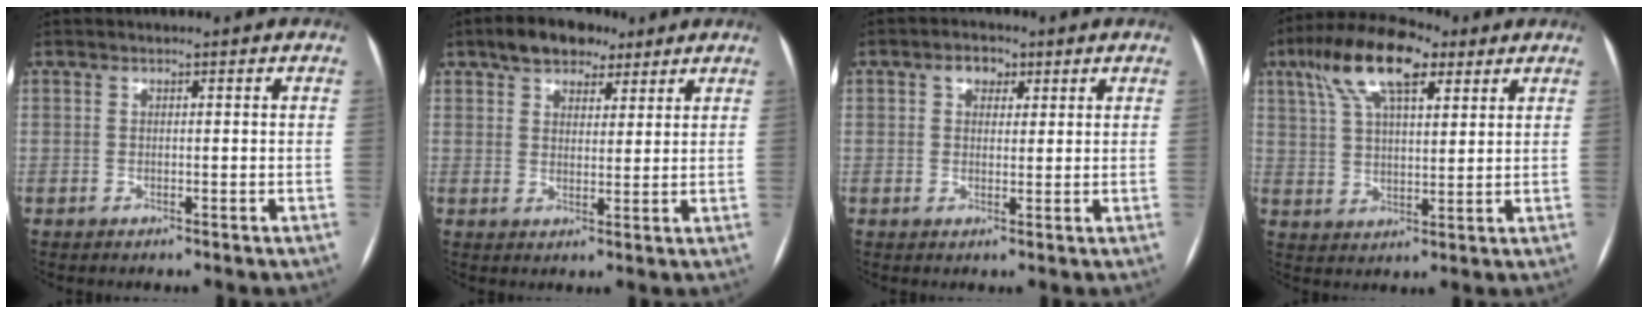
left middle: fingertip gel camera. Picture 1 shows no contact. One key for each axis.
{"total": 8.0, "fx": 5.4, "fy": 4.2, "fz": 4.0, "tx": -0.060, "ty": 0.021, "tz": 0.087}
{"total": 3.2, "fx": 1.6, "fy": 2.2, "fz": 1.7, "tx": -0.028, "ty": 0.014, "tz": 0.025}
{"total": 13.5, "fx": 7.4, "fy": 4.8, "fz": 10.2, "tx": -0.199, "ty": 0.037, "tz": 0.132}